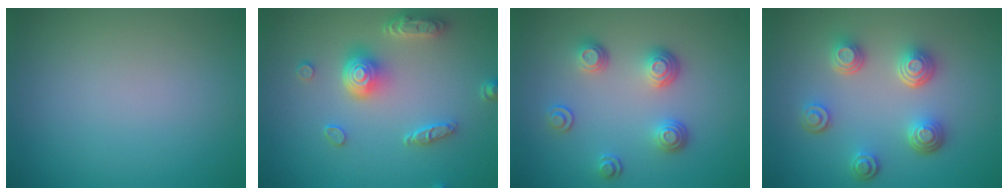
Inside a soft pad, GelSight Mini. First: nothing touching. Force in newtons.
{"total": 4.9, "press": 3.9, "slide": 2.9}
{"total": 3.3, "press": 2.7, "slide": 1.9}
{"total": 4.6, "press": 3.5, "slide": 2.9}